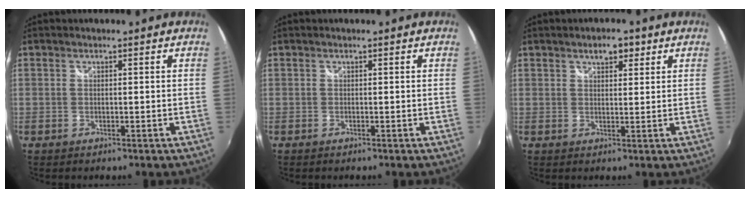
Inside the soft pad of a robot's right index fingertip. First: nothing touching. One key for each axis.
{"total": 0.0}
{"total": 3.6, "fx": 2.1, "fy": 2.0, "fz": 2.2, "tx": -0.029, "ty": 0.011, "tz": 0.033}